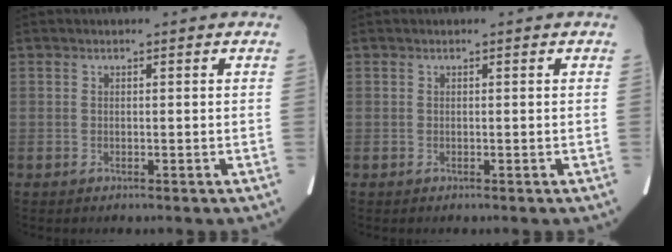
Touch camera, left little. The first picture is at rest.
{"total": 0.0}